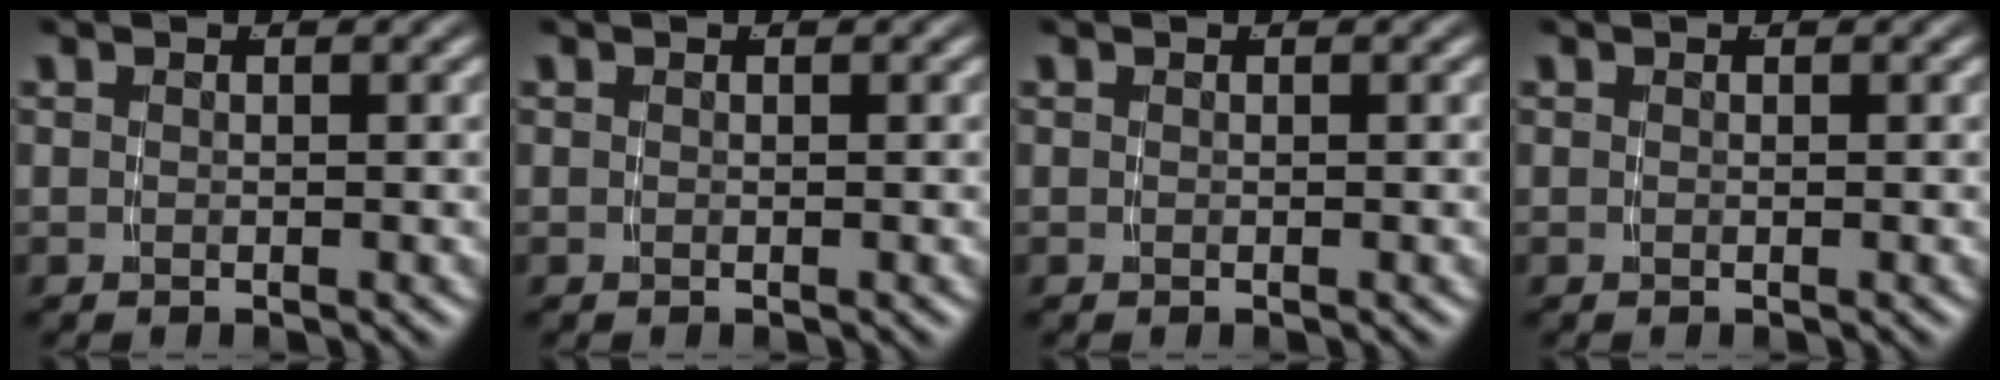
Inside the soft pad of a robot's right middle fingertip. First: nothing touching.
{"total": 0.0}
{"total": 0.0}
{"total": 0.0}